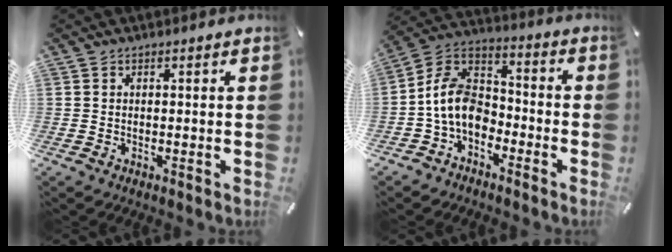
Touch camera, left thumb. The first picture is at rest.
{"total": 10.7, "force": [-4.6, 7.7, 6.0], "torque": [-0.144, 0.021, -0.093]}